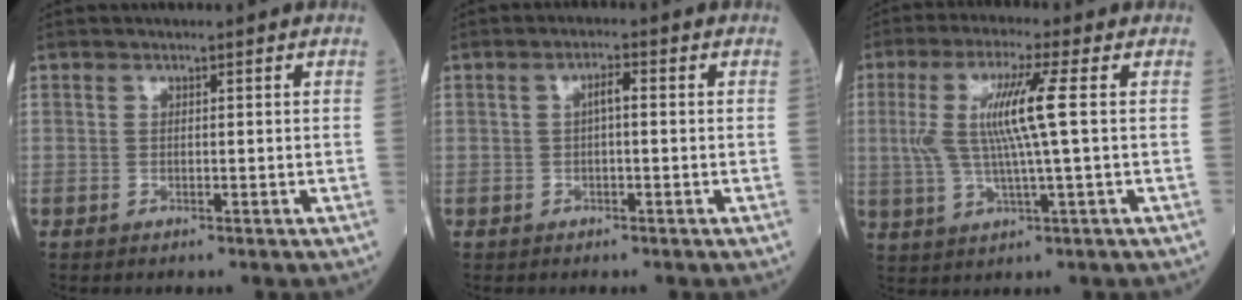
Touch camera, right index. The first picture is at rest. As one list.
[{"total": 2.1, "force": [0.1, 0.4, 2.0], "torque": [-0.034, 0.004, 0.002]}, {"total": 9.3, "force": [1.4, -0.4, 9.2], "torque": [-0.196, 0.005, 0.027]}]